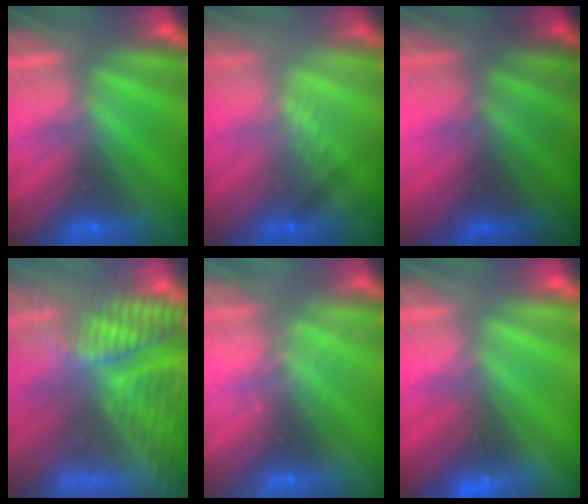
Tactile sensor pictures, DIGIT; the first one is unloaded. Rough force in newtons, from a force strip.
{"total": 2.3}
{"total": 2.8}
{"total": 7.4}
{"total": 2.3}
{"total": 2.4}